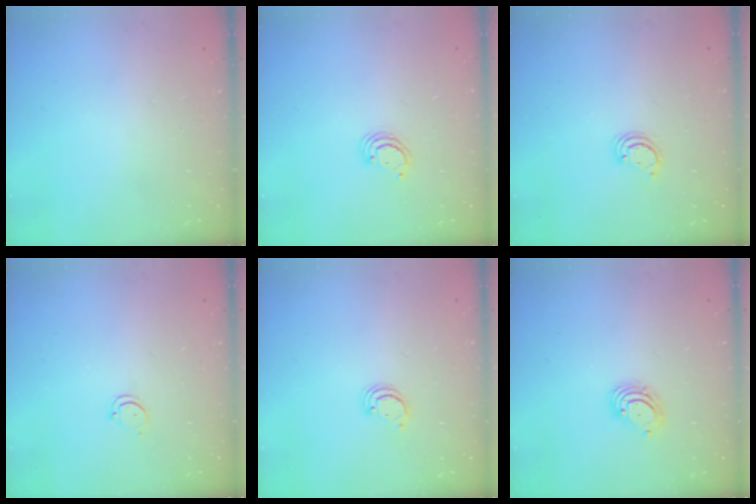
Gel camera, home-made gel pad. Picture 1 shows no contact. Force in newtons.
{"total": 2.7, "press": 2.7, "slide": 0.2}
{"total": 2.6, "press": 2.6, "slide": 0.3}
{"total": 2.9, "press": 2.9, "slide": 0.2}
{"total": 2.4, "press": 2.4, "slide": 0.2}
{"total": 3.7, "press": 3.7, "slide": 0.1}